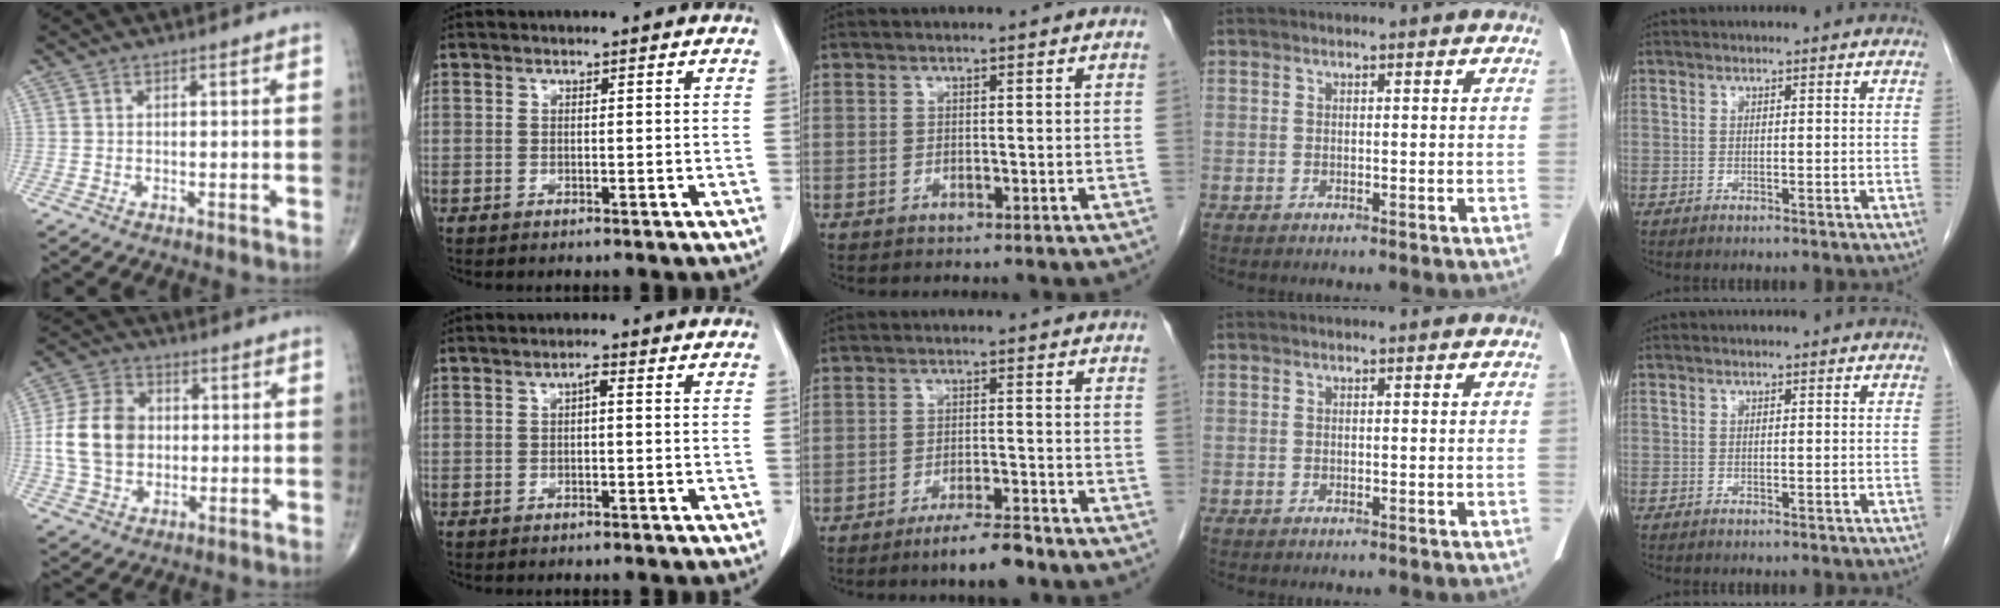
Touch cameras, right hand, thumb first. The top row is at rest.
{"thumb": {"total": 12.1, "force": [0.1, 9.2, 7.9], "torque": [-0.132, 0.015, 0.000]}, "index": {"total": 1.4, "force": [0.2, 0.4, 1.3], "torque": [-0.017, 0.006, 0.004]}, "middle": {"total": 5.4, "force": [-4.2, 0.4, 3.4], "torque": [-0.059, -0.009, -0.069]}}